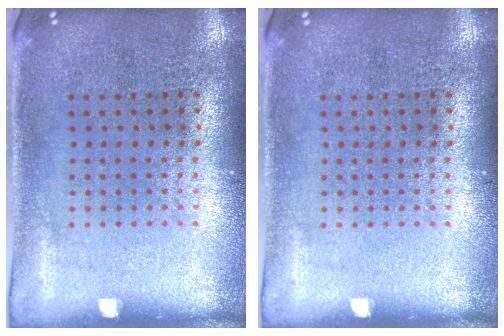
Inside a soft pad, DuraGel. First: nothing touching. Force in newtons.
{"total": 0.0}